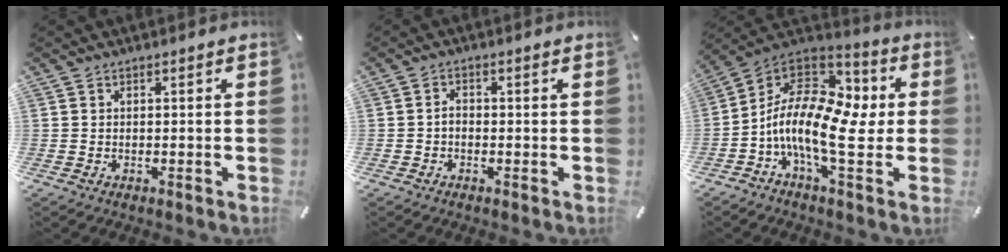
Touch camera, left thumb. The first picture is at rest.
{"total": 1.4, "force": [-0.4, 0.6, 1.2], "torque": [-0.025, 0.002, -0.009]}
{"total": 17.8, "force": [-3.3, 8.2, 15.5], "torque": [-0.313, -0.004, -0.058]}